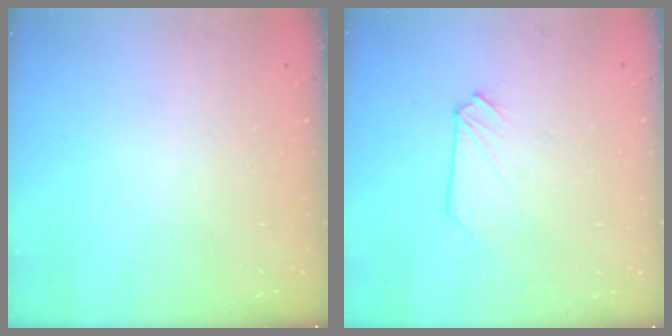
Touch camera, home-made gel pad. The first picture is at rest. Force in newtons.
{"total": 0.0}